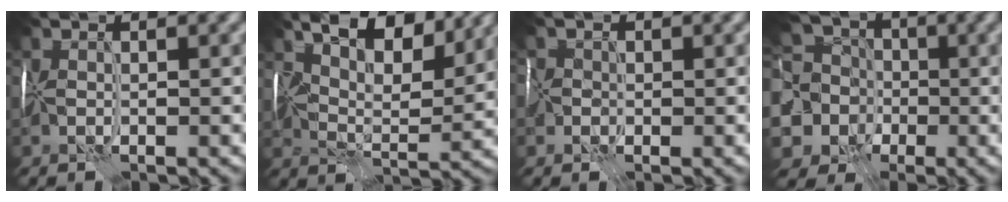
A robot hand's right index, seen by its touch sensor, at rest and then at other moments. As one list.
[{"total": 9.7, "force": [6.6, 3.6, 6.2], "torque": [-0.100, 0.005, 0.088]}, {"total": 3.4, "force": [-0.8, 3.0, 1.4], "torque": [-0.041, 0.001, -0.015]}, {"total": 11.5, "force": [-1.9, 10.3, 4.8], "torque": [-0.120, -0.002, -0.065]}]